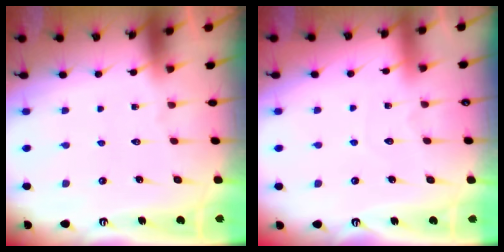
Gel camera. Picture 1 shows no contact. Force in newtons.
{"total": 2.9, "press": 2.9, "slide": 0.3}